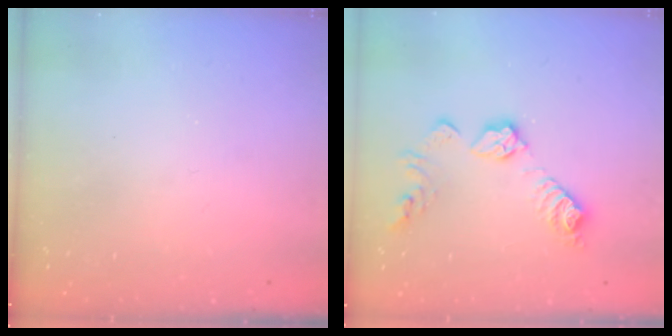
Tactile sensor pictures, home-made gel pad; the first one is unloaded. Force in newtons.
{"total": 12.9, "press": 12.9, "slide": 0.7}